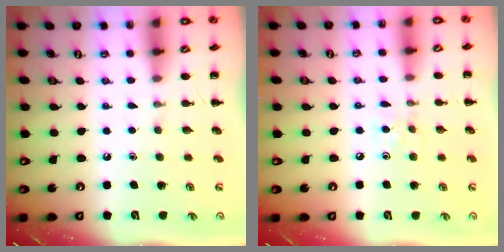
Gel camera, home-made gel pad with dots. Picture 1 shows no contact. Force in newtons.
{"total": 4.4, "press": 4.0, "slide": 1.7}